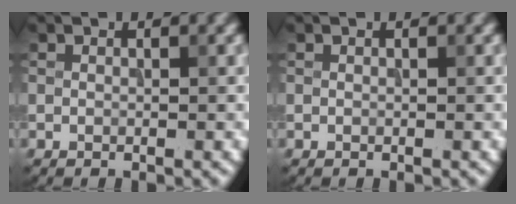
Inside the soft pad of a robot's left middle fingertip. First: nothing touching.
{"total": 0.0}